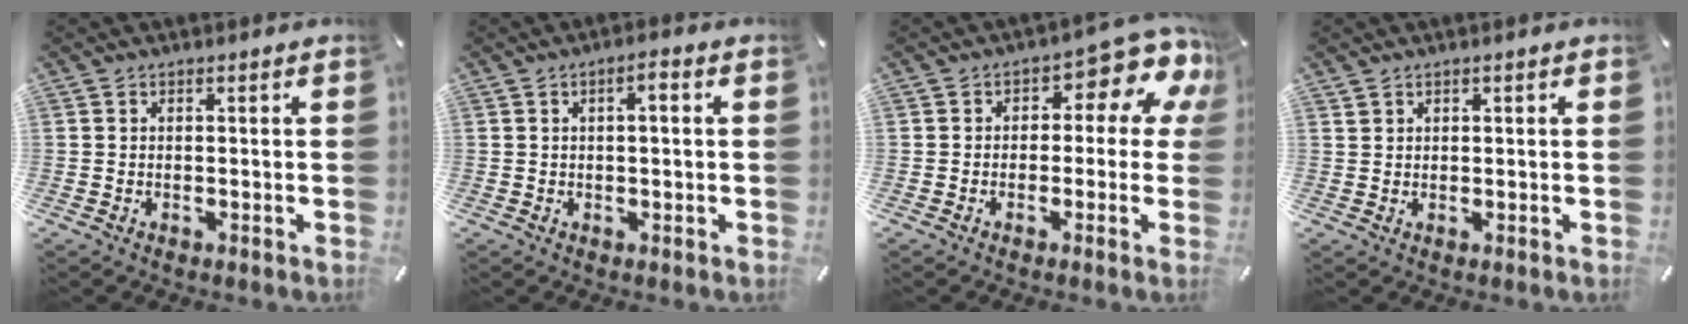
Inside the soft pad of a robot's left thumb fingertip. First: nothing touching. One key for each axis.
{"total": 2.7, "fx": 0.3, "fy": 1.0, "fz": 2.5, "tx": -0.040, "ty": 0.005, "tz": 0.000}
{"total": 10.1, "fx": 3.5, "fy": 5.2, "fz": 8.0, "tx": -0.094, "ty": -0.031, "tz": 0.059}
{"total": 1.0, "fx": 0.6, "fy": 0.8, "fz": 0.2, "tx": -0.004, "ty": 0.000, "tz": 0.012}